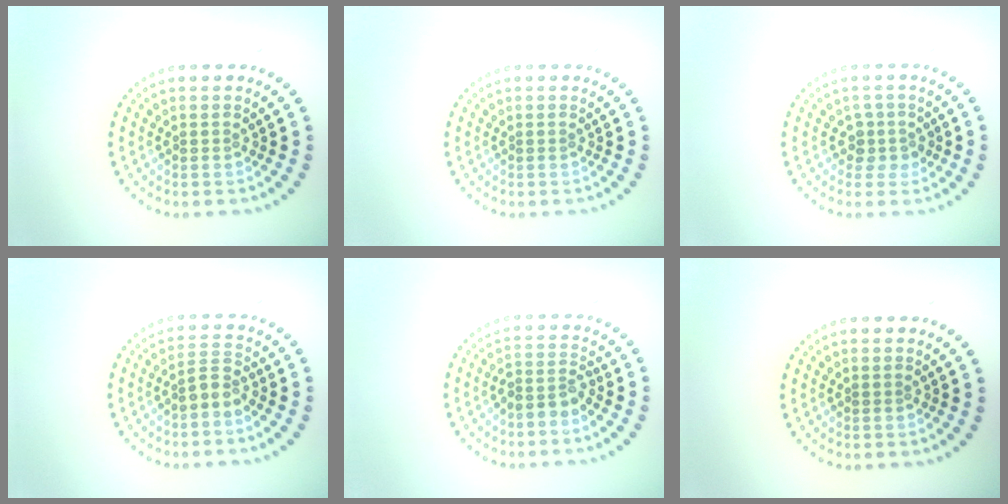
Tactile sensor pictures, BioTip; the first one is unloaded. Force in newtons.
{"total": 0.0}
{"total": 2.0, "press": 1.6, "slide": 1.1}
{"total": 1.9, "press": 1.6, "slide": 1.1}
{"total": 2.4, "press": 1.9, "slide": 1.5}
{"total": 0.0}